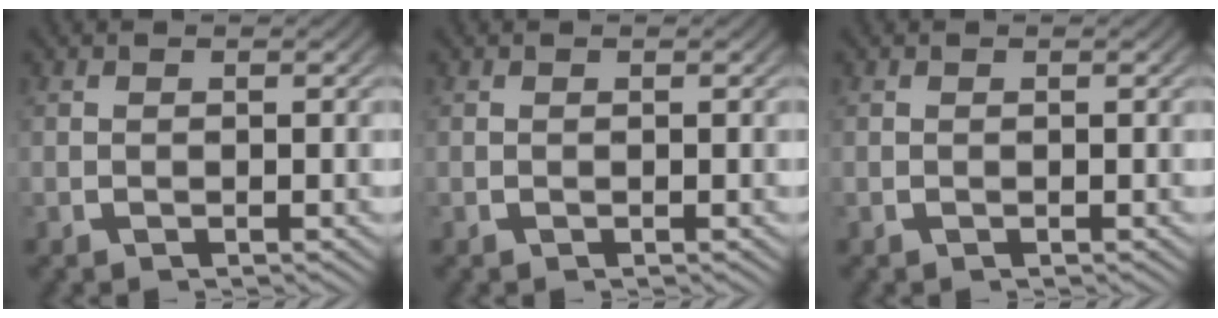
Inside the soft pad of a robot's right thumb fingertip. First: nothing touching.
{"total": 0.0}
{"total": 0.0}